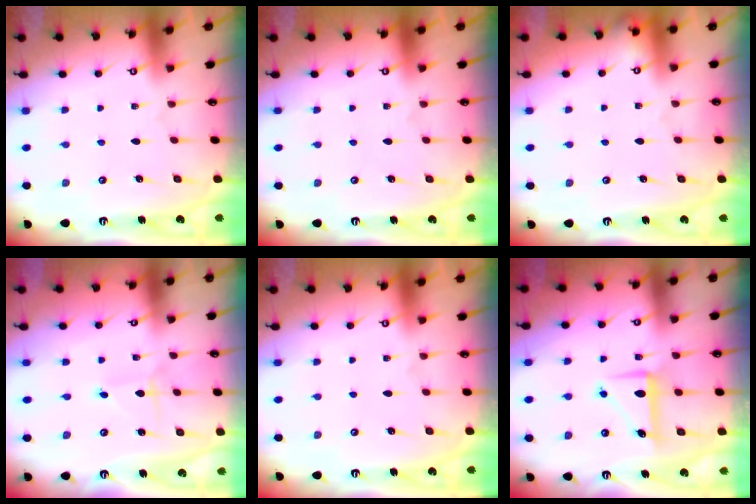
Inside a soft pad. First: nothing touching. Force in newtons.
{"total": 0.0}
{"total": 0.0}
{"total": 1.8, "press": 1.7, "slide": 0.2}
{"total": 0.0}
{"total": 7.7, "press": 7.7, "slide": 1.0}